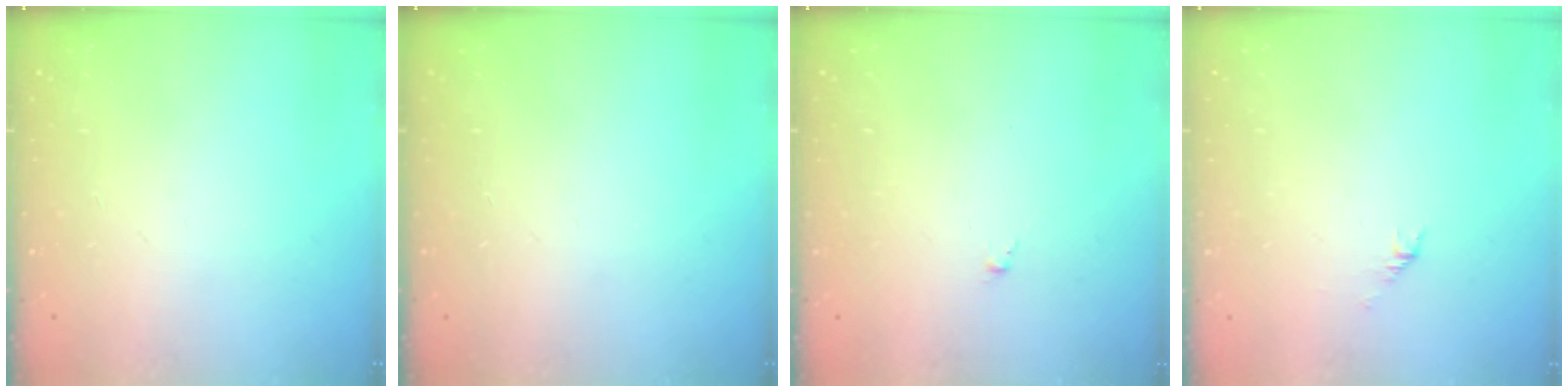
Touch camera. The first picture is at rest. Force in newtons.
{"total": 0.0}
{"total": 0.5, "press": 0.4, "slide": 0.4}
{"total": 1.5, "press": 1.4, "slide": 0.5}